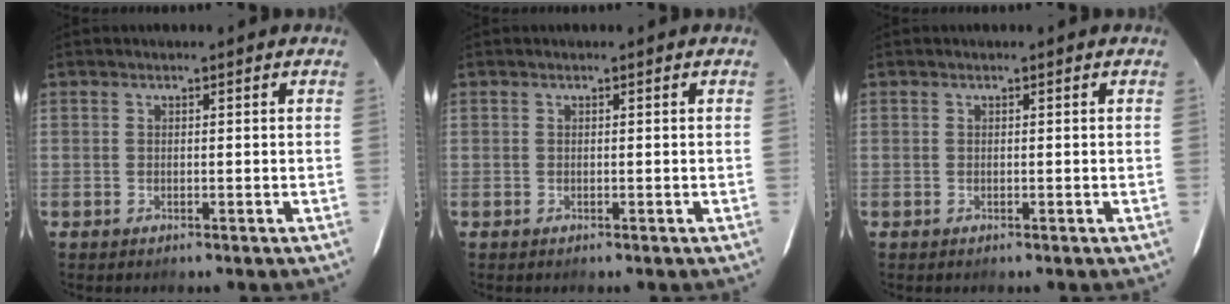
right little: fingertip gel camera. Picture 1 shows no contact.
{"total": 0.0}
{"total": 0.0}